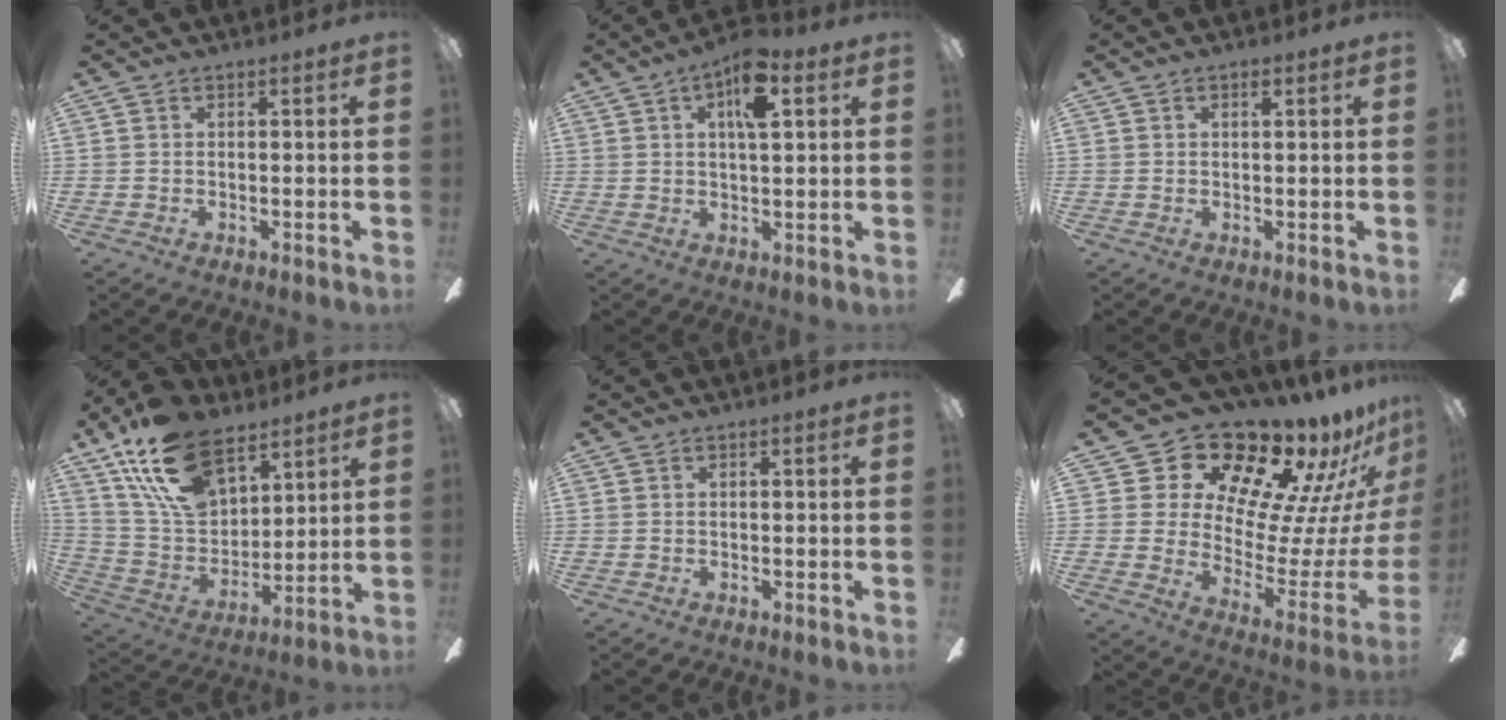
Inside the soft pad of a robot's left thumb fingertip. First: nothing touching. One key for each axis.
{"total": 9.4, "fx": 4.4, "fy": 3.7, "fz": 7.4, "tx": -0.110, "ty": -0.004, "tz": 0.069}
{"total": 1.4, "fx": 0.7, "fy": 1.0, "fz": 0.8, "tx": -0.002, "ty": -0.003, "tz": 0.009}
{"total": 21.1, "fx": 13.4, "fy": 12.1, "fz": 11.0, "tx": -0.218, "ty": -0.059, "tz": 0.249}
{"total": 0.0}
{"total": 19.8, "fx": 16.6, "fy": 8.2, "fz": 7.2, "tx": -0.114, "ty": -0.143, "tz": 0.292}